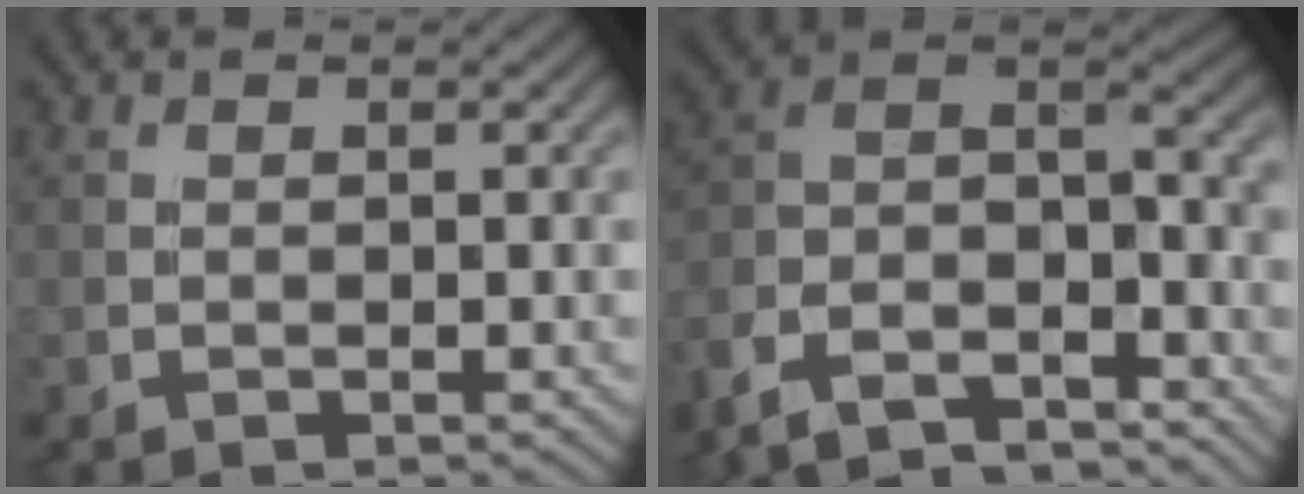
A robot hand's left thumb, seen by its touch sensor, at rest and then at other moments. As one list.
[{"total": 16.6, "force": [-13.2, 6.0, 8.2], "torque": [-0.199, -0.027, -0.207]}]